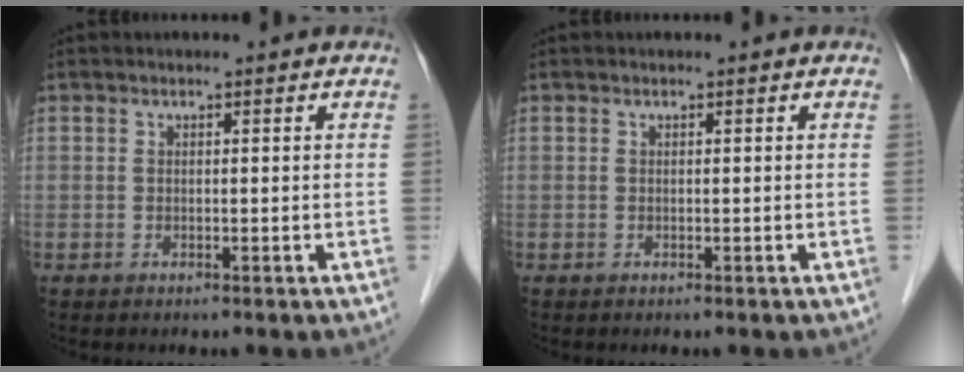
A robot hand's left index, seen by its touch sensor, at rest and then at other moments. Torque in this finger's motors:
{"motor_torque": [0.00, 0.00, -0.01, 0.00]}